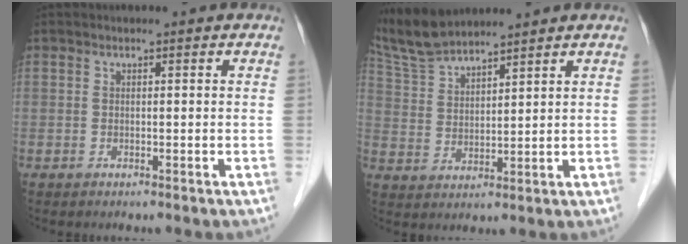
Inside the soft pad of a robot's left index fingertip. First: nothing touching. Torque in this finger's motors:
{"motor_torque": [-0.43, -0.53, 0.01, -0.01]}